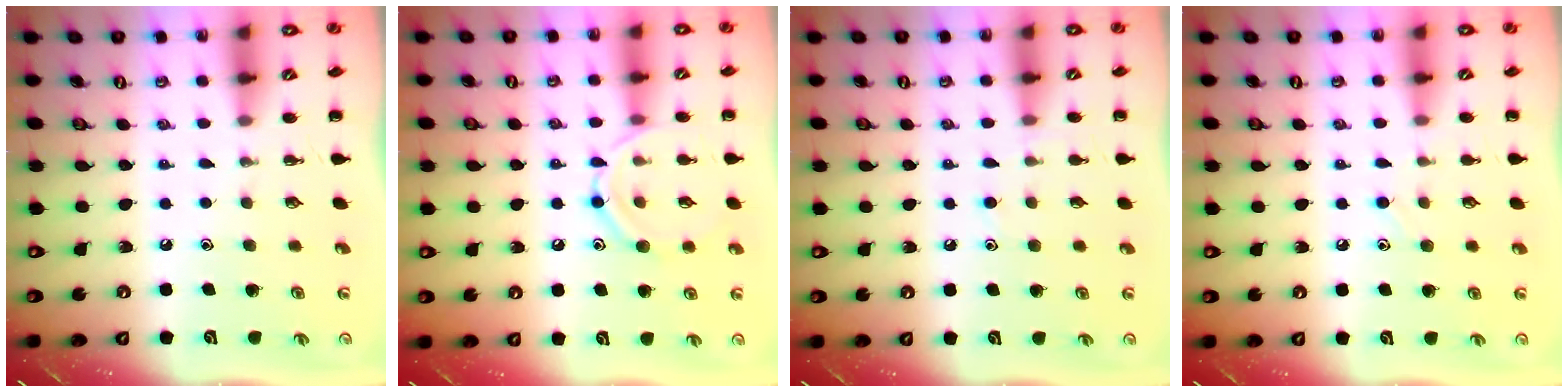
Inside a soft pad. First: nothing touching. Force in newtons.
{"total": 11.2, "press": 11.2, "slide": 0.8}
{"total": 6.1, "press": 5.7, "slide": 2.2}
{"total": 7.0, "press": 6.6, "slide": 2.1}